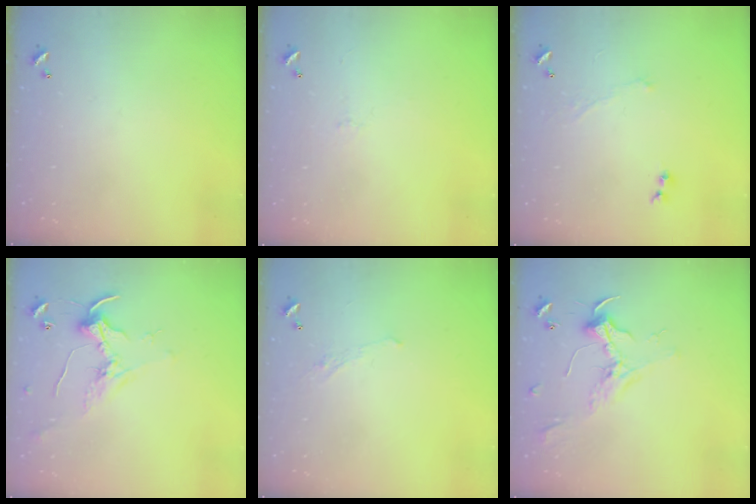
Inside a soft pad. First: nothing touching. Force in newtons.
{"total": 0.6, "press": 0.2, "slide": 0.6}
{"total": 1.2, "press": 0.9, "slide": 0.8}
{"total": 1.6, "press": 1.5, "slide": 0.5}
{"total": 1.8, "press": 1.7, "slide": 0.7}
{"total": 2.2, "press": 2.1, "slide": 0.7}